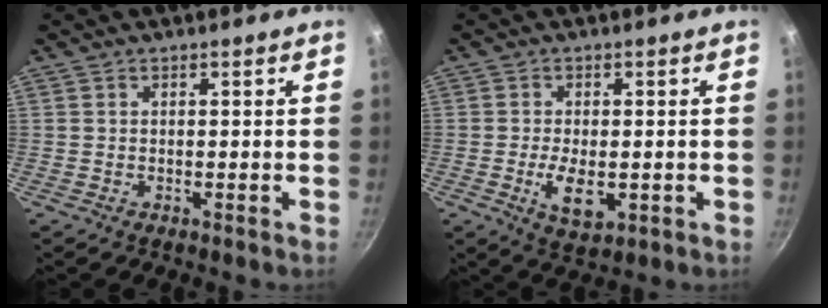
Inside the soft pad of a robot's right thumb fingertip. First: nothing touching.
{"total": 6.0, "force": [-1.3, 3.0, 5.1], "torque": [-0.086, -0.008, -0.016]}